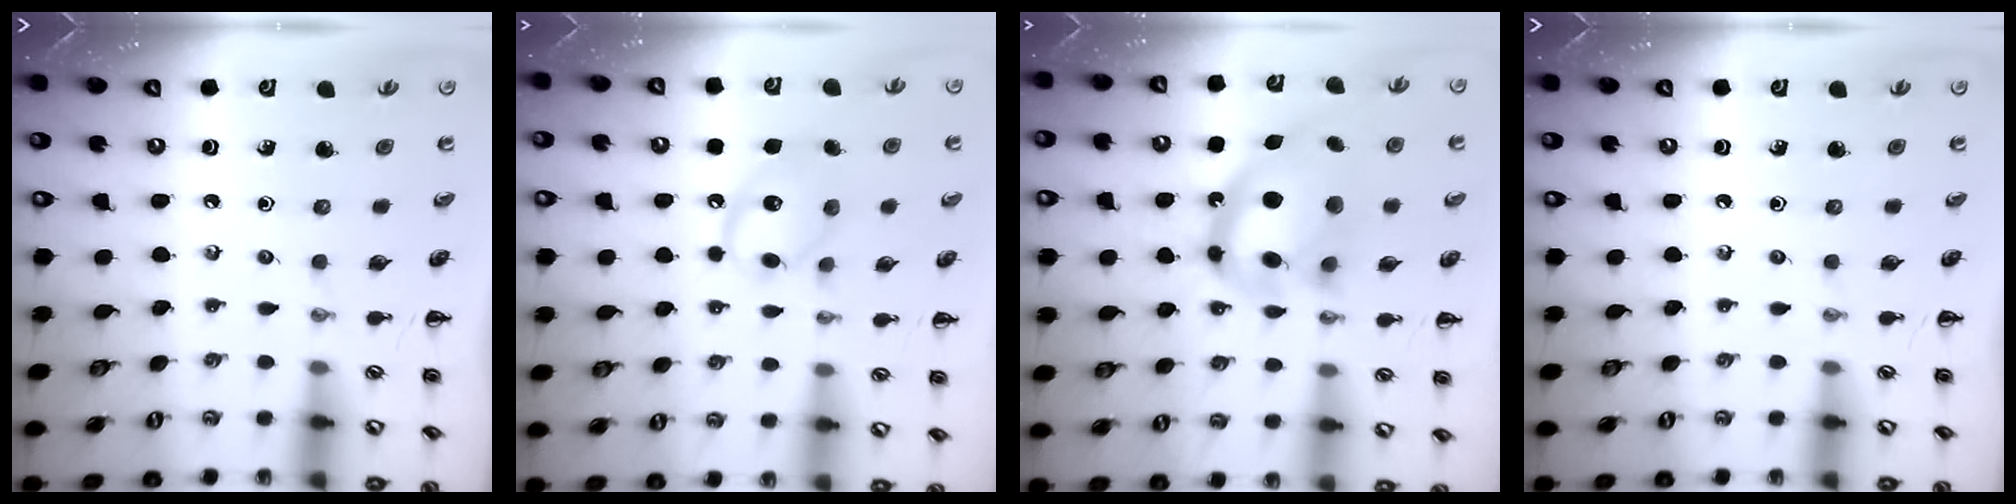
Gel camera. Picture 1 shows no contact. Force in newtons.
{"total": 11.7, "press": 11.7, "slide": 1.0}
{"total": 15.6, "press": 15.1, "slide": 4.2}
{"total": 0.0}